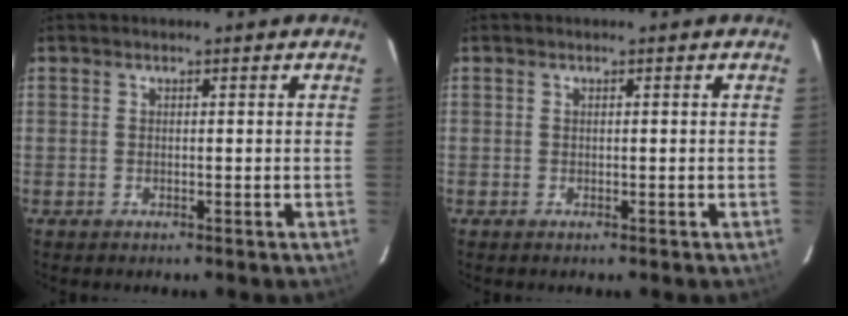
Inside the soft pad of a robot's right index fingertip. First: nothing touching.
{"total": 0.0}